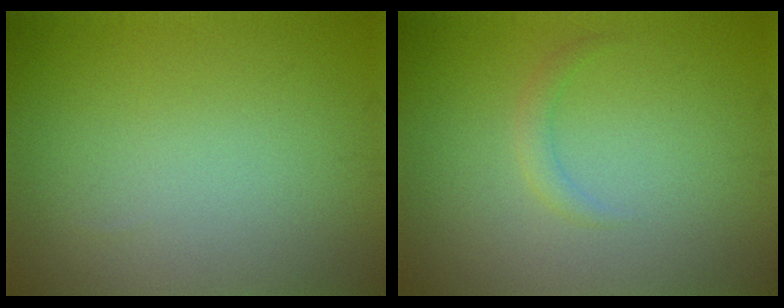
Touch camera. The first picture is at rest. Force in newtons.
{"total": 1.1, "press": 1.1, "slide": 0.1}